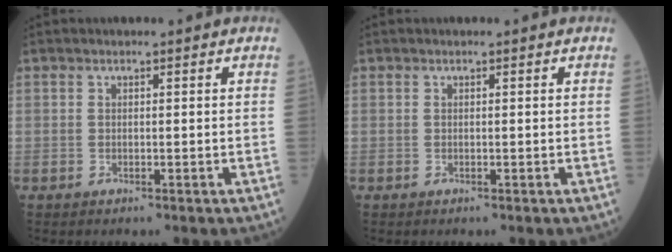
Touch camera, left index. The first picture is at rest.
{"total": 0.0}